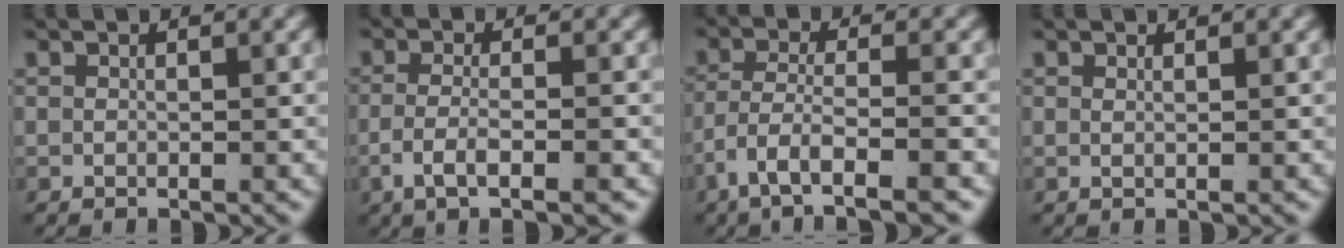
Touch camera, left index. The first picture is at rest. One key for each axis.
{"total": 3.5, "fx": -1.8, "fy": 0.5, "fz": 2.9, "tx": -0.059, "ty": -0.018, "tz": -0.023}
{"total": 6.0, "fx": -3.8, "fy": 2.1, "fz": 4.1, "tx": -0.084, "ty": -0.039, "tz": -0.043}
{"total": 0.8, "fx": 0.4, "fy": -0.7, "fz": 0.2, "tx": -0.002, "ty": -0.006, "tz": 0.013}